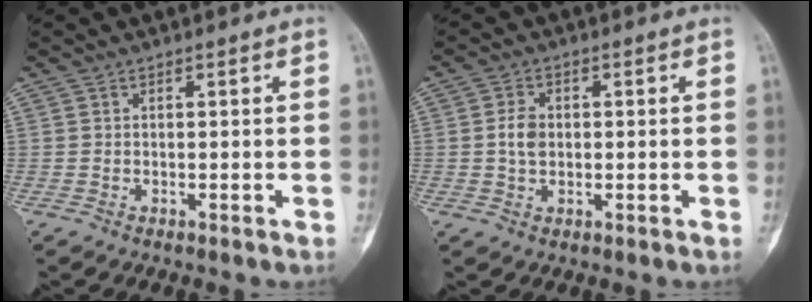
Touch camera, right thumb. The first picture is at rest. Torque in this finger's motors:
{"motor_torque": [0.10, 1.10, 0.22, -0.19, -0.01]}